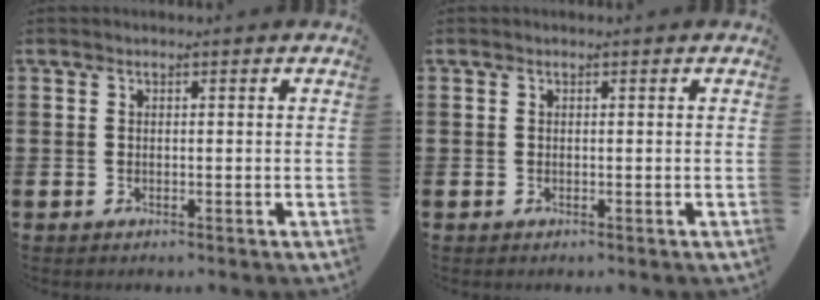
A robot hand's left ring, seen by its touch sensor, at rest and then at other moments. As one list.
[{"total": 0.0}]